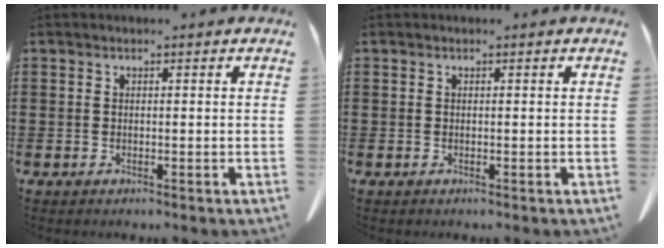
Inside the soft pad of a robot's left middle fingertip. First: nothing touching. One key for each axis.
{"total": 0.0}